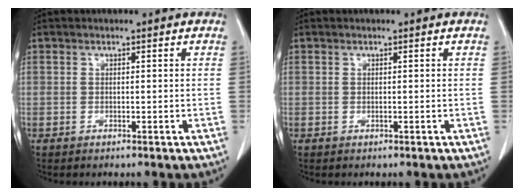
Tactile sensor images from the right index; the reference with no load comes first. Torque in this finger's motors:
{"motor_torque": [-0.07, -0.10, -0.02, -0.01]}